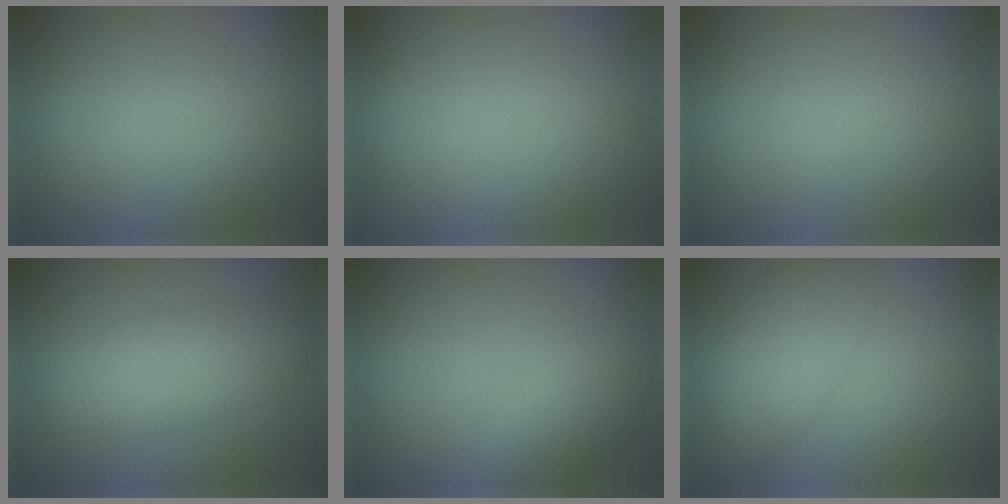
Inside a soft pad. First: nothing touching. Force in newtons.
{"total": 0.0}
{"total": 0.0}
{"total": 4.5, "press": 4.5, "slide": 0.1}
{"total": 2.4, "press": 2.4, "slide": 0.2}
{"total": 4.6, "press": 4.6, "slide": 0.4}